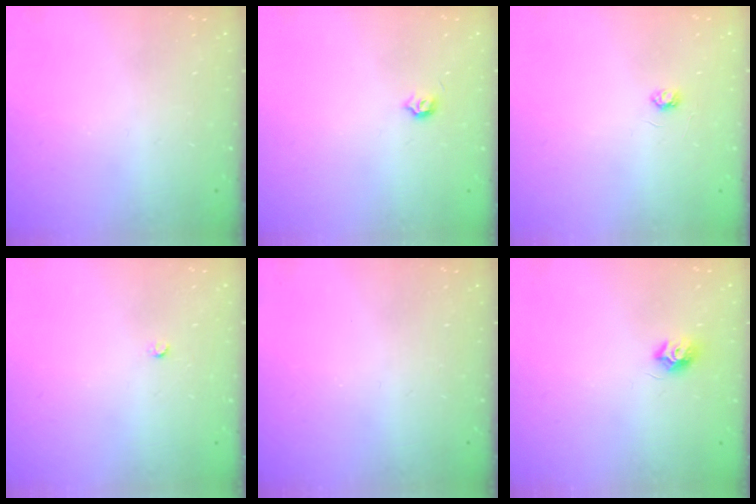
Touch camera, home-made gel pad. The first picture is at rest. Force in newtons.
{"total": 3.7, "press": 3.6, "slide": 0.6}
{"total": 2.6, "press": 2.6, "slide": 0.3}
{"total": 2.2, "press": 2.2, "slide": 0.3}
{"total": 0.0}
{"total": 7.6, "press": 7.6, "slide": 0.2}